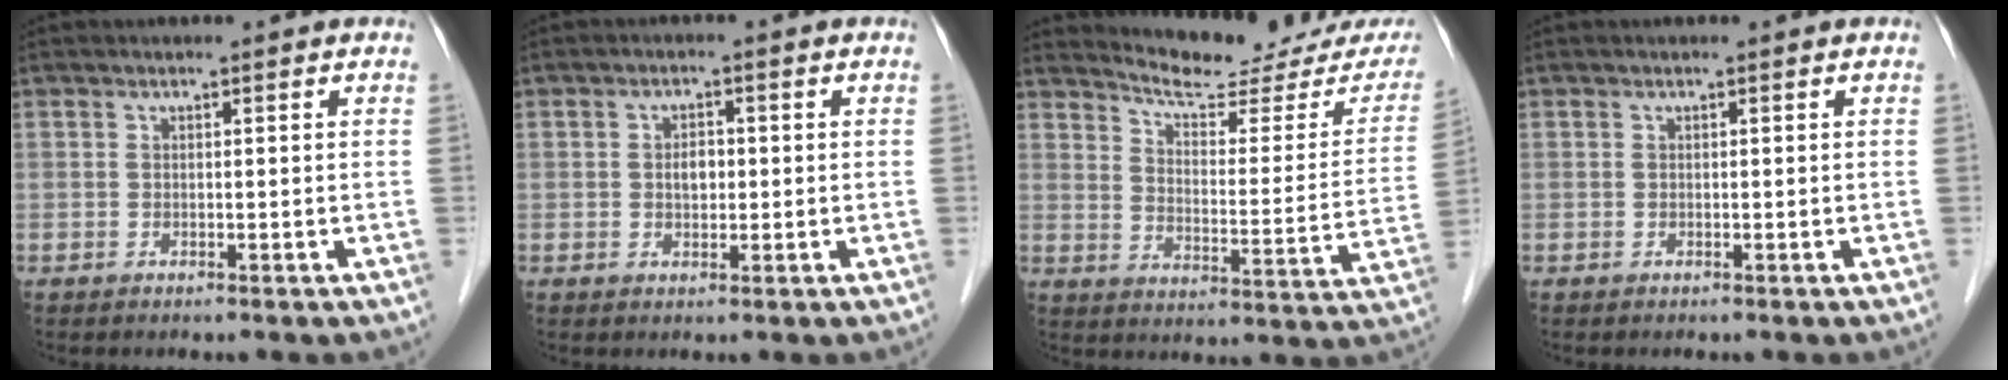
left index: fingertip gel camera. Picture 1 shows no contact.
{"total": 2.4, "force": [-0.3, 1.4, 1.8], "torque": [-0.032, 0.001, -0.004]}
{"total": 17.4, "force": [16.3, 2.9, 5.4], "torque": [-0.066, -0.064, 0.198]}
{"total": 0.0}